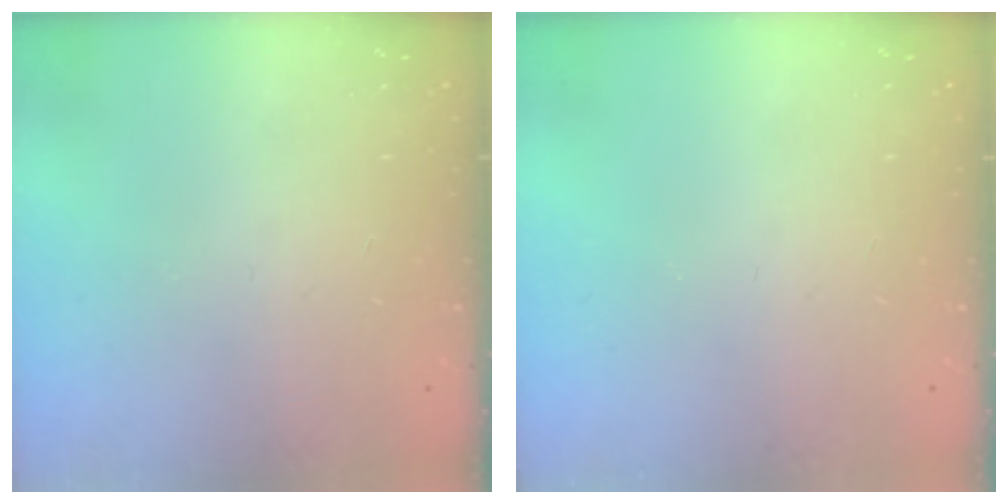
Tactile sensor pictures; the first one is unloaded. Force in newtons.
{"total": 0.0}